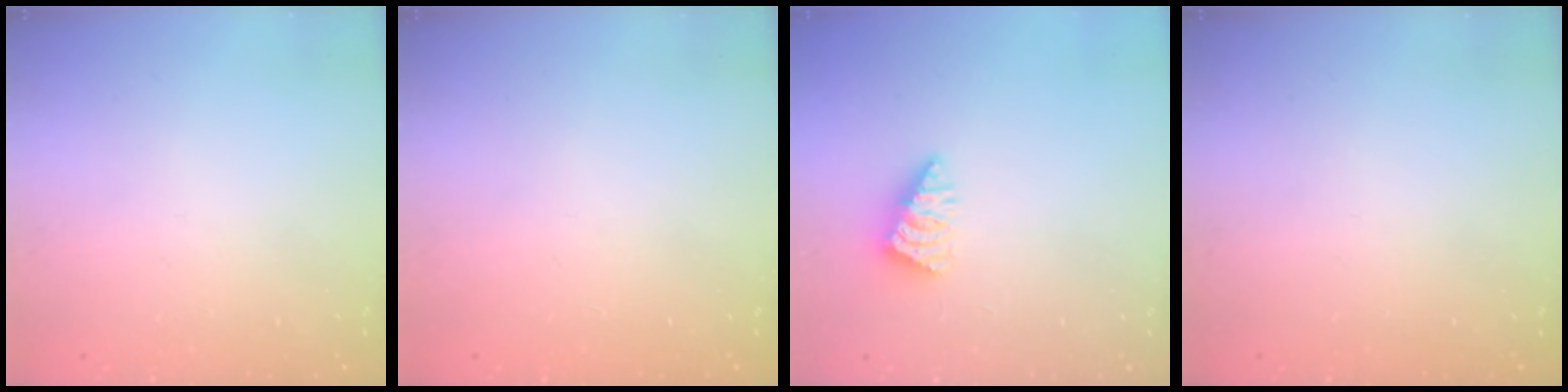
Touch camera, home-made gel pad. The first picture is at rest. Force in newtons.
{"total": 0.0}
{"total": 2.8, "press": 2.7, "slide": 0.5}
{"total": 0.0}